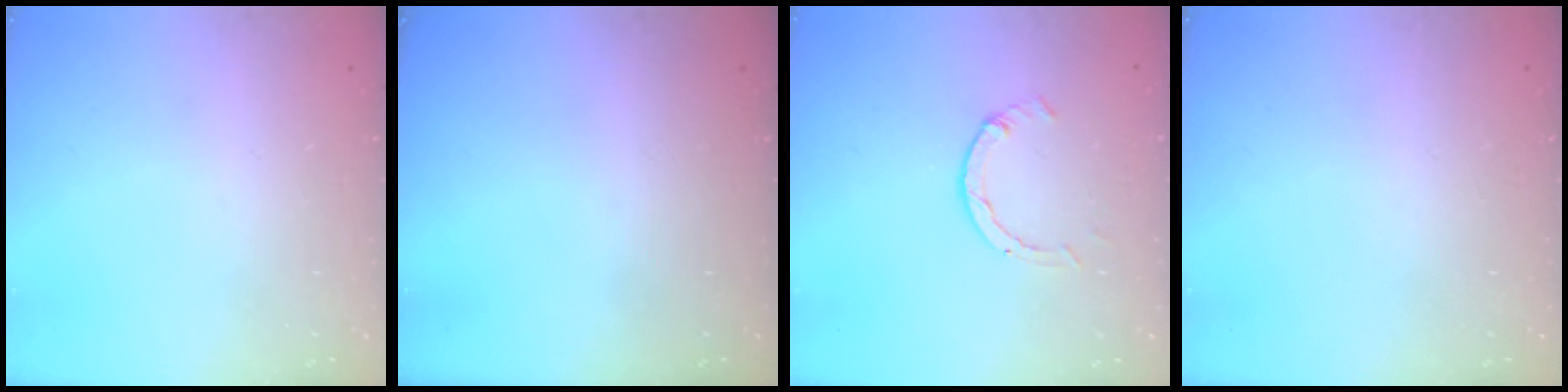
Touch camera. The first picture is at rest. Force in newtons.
{"total": 0.0}
{"total": 2.6, "press": 2.5, "slide": 0.3}
{"total": 2.6, "press": 2.6, "slide": 0.2}